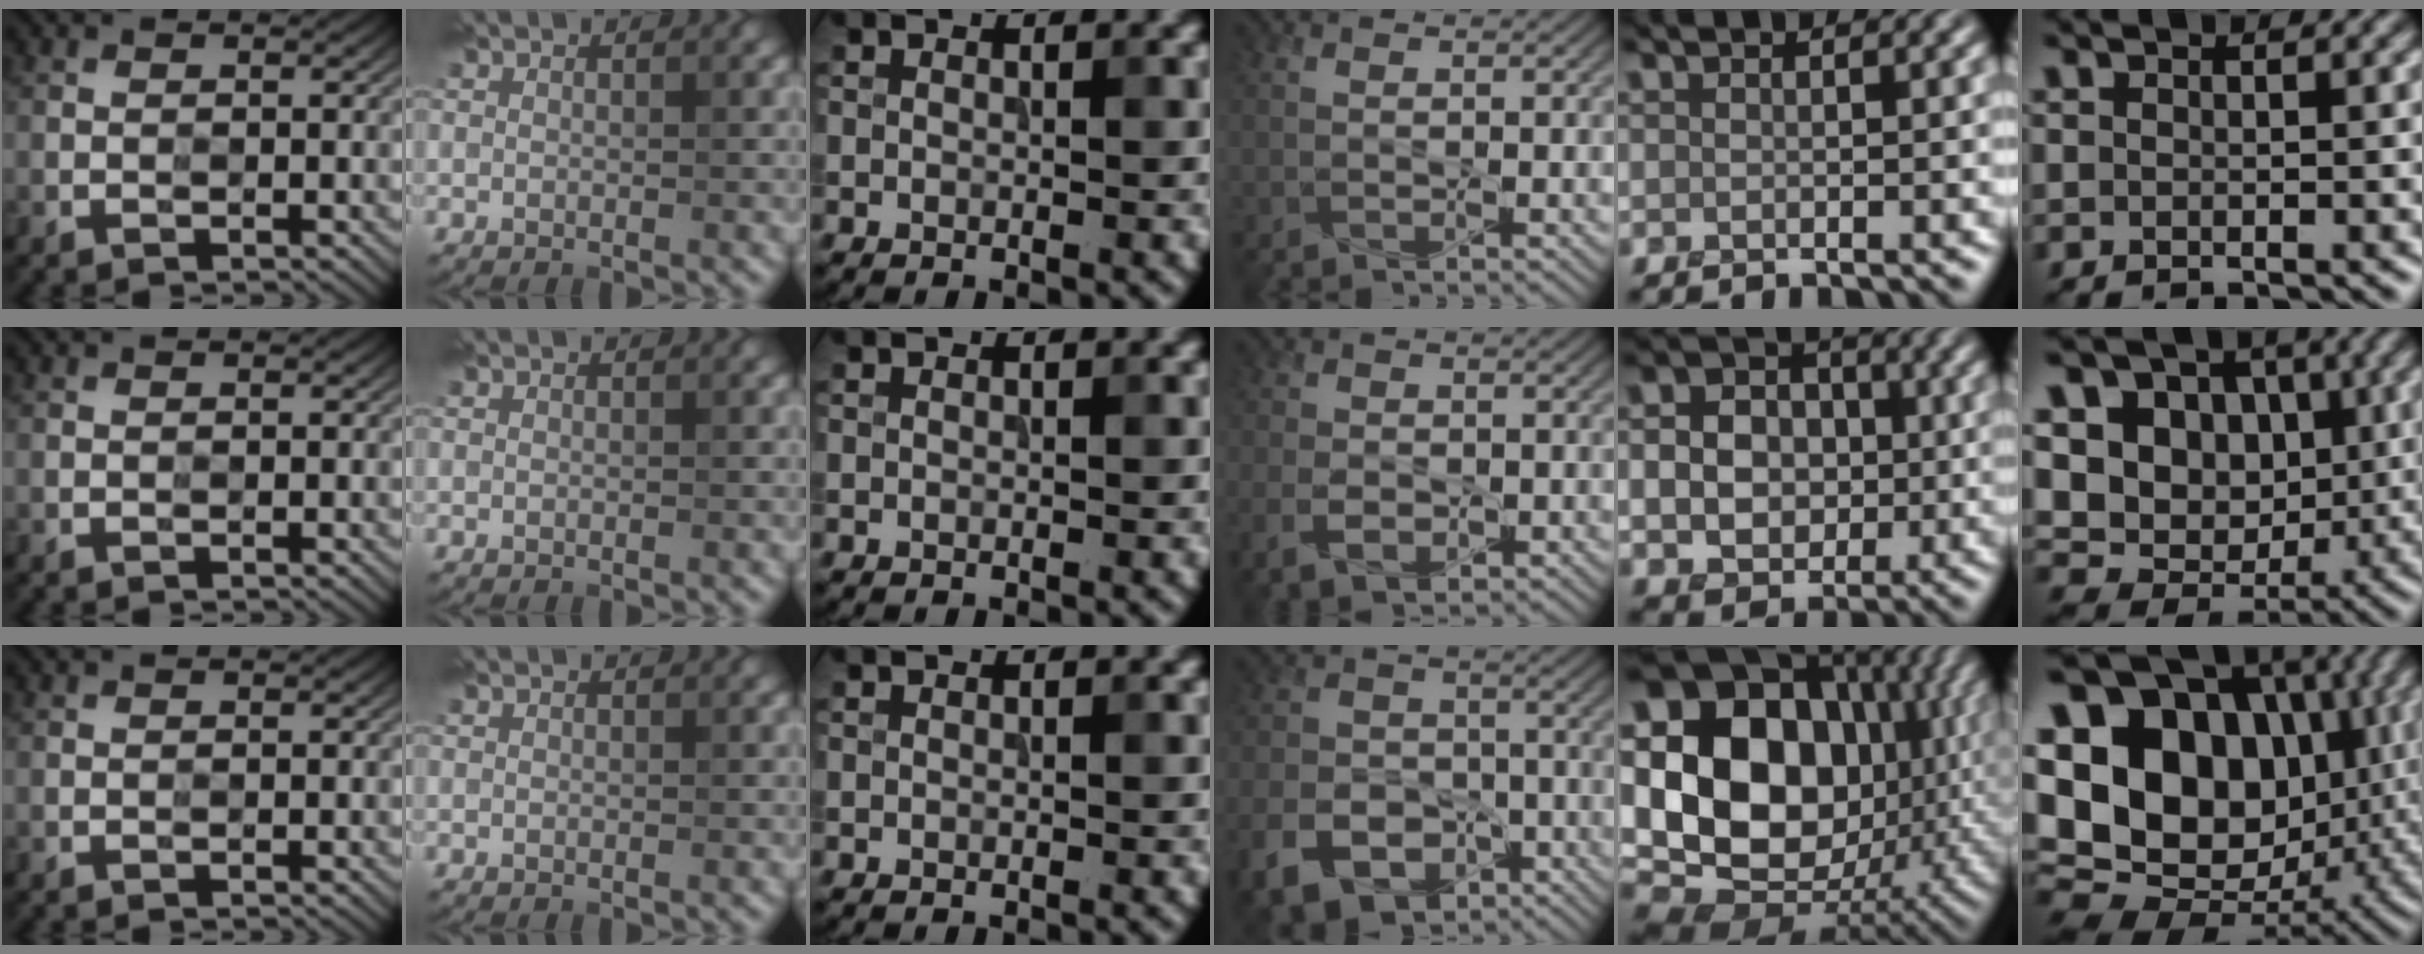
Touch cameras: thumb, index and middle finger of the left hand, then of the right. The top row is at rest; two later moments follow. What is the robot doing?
{"motion": "press", "object": "memory foam"}